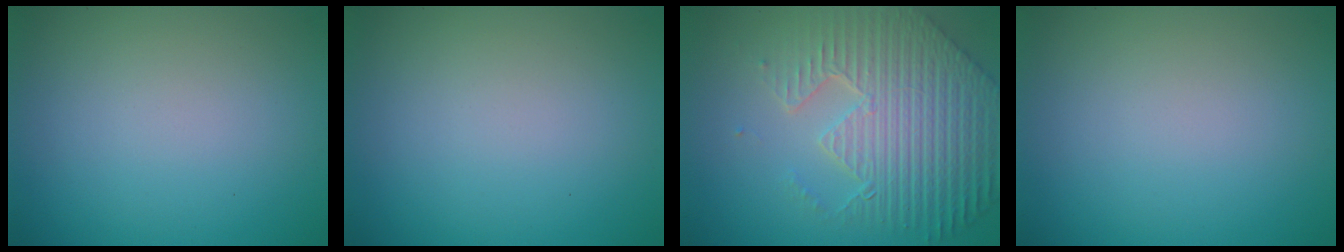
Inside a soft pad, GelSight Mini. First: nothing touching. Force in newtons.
{"total": 0.0}
{"total": 8.5, "press": 6.1, "slide": 5.8}
{"total": 0.0}